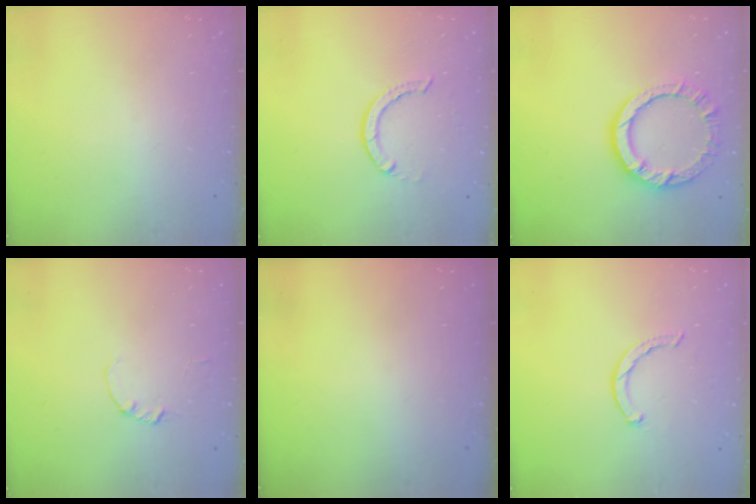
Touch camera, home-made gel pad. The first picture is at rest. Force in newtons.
{"total": 3.7, "press": 3.7, "slide": 0.3}
{"total": 9.6, "press": 9.6, "slide": 0.5}
{"total": 0.0}
{"total": 0.0}
{"total": 2.3, "press": 2.2, "slide": 0.5}